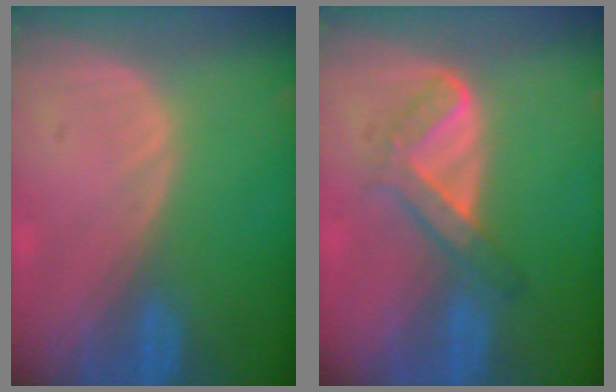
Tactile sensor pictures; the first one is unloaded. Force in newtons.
{"total": 4.8, "press": 4.8, "slide": 0.7}